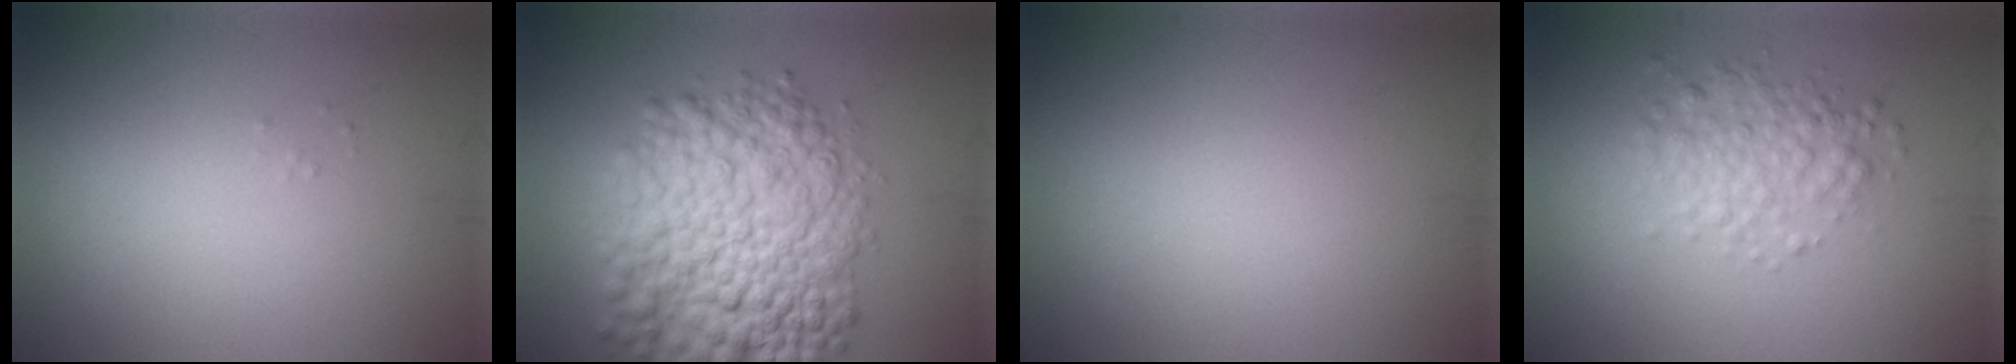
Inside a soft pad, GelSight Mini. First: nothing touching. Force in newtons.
{"total": 10.9, "press": 10.9, "slide": 0.3}
{"total": 0.0}
{"total": 3.2, "press": 3.2, "slide": 0.1}